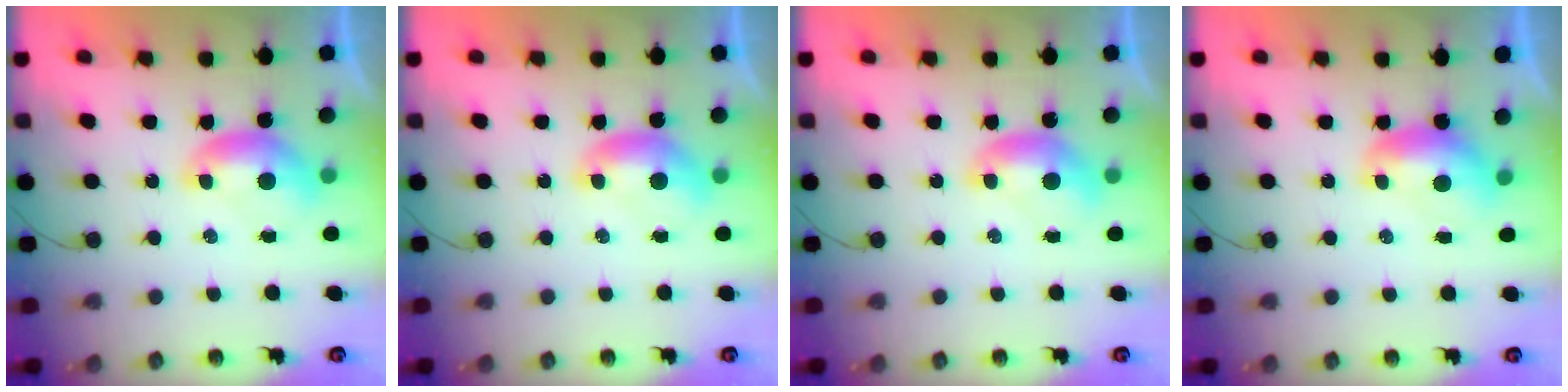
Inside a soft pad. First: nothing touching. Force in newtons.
{"total": 0.0}
{"total": 0.0}
{"total": 1.3, "press": 1.2, "slide": 0.4}